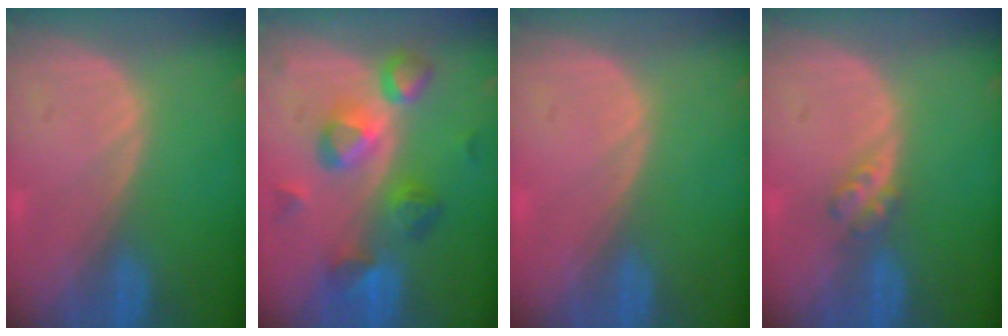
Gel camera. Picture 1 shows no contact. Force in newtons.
{"total": 8.3, "press": 8.1, "slide": 1.7}
{"total": 0.6, "press": 0.0, "slide": 0.6}
{"total": 2.7, "press": 2.3, "slide": 1.3}